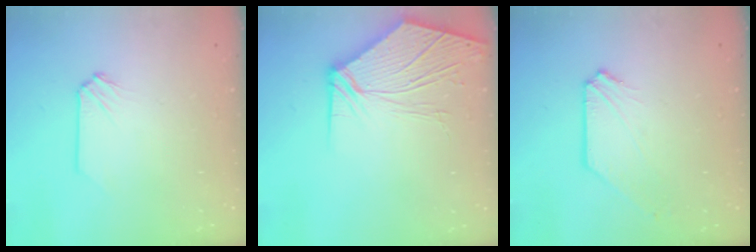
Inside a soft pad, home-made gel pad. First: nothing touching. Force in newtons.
{"total": 11.2, "press": 11.1, "slide": 1.1}
{"total": 1.0, "press": 1.0, "slide": 0.1}